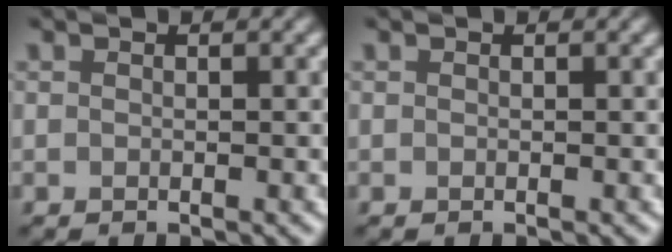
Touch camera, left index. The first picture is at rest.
{"total": 0.0}